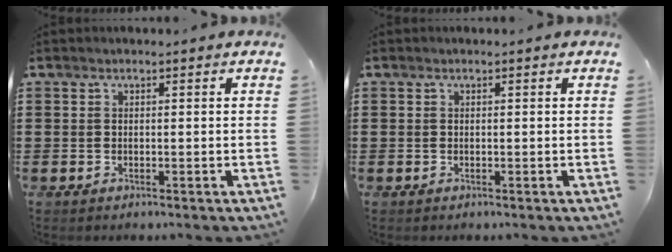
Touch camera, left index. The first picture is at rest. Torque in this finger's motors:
{"motor_torque": [0.15, -0.11, 0.00, 0.01]}